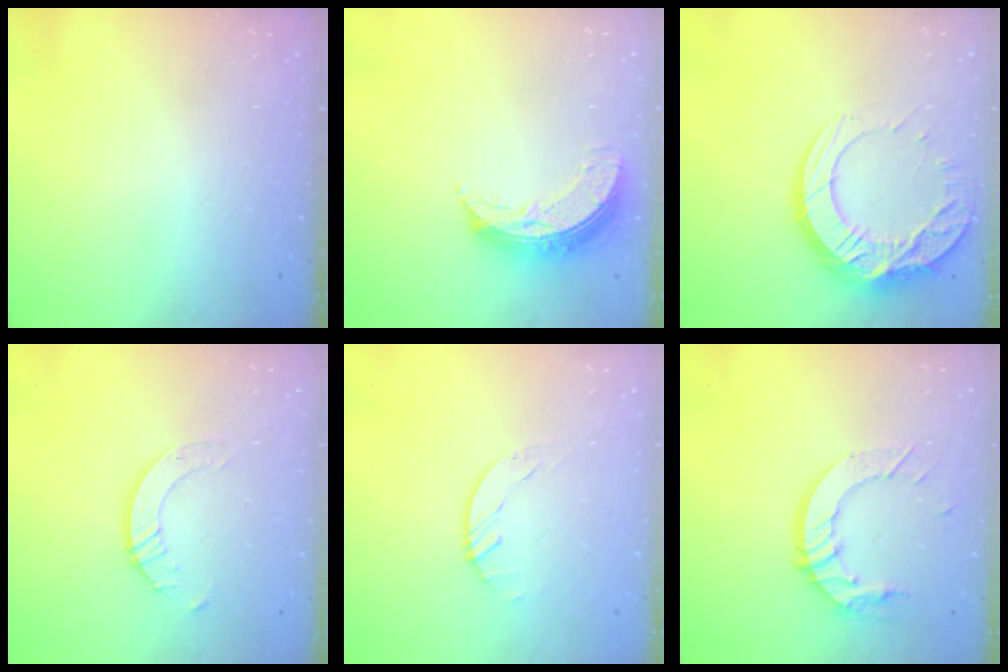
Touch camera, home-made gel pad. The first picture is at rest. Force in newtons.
{"total": 9.8, "press": 9.8, "slide": 0.6}
{"total": 17.2, "press": 17.2, "slide": 1.0}
{"total": 4.8, "press": 4.7, "slide": 0.4}
{"total": 1.5, "press": 1.4, "slide": 0.1}
{"total": 11.6, "press": 11.6, "slide": 1.2}